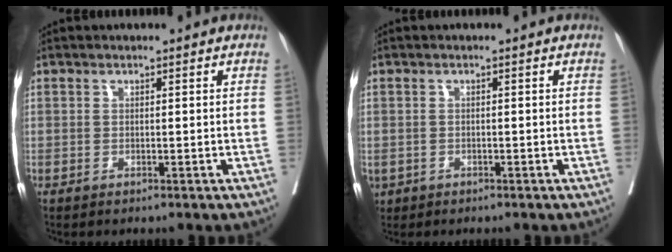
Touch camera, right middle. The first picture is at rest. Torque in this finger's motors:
{"motor_torque": [1.32, -0.82, 1.05, 0.21]}